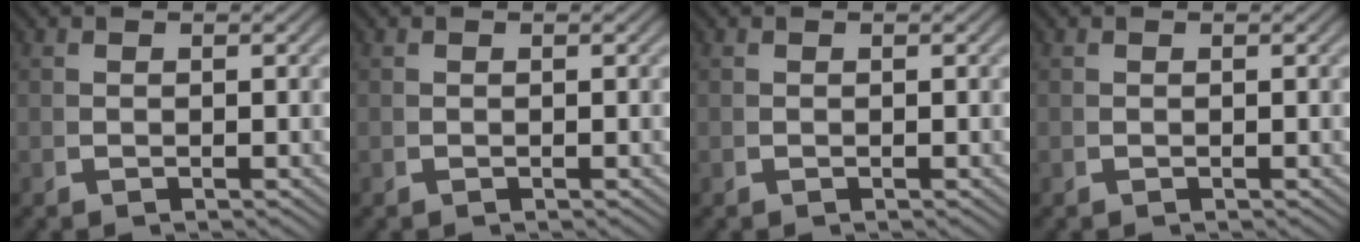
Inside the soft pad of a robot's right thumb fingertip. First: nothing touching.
{"total": 0.0}
{"total": 0.0}
{"total": 0.0}